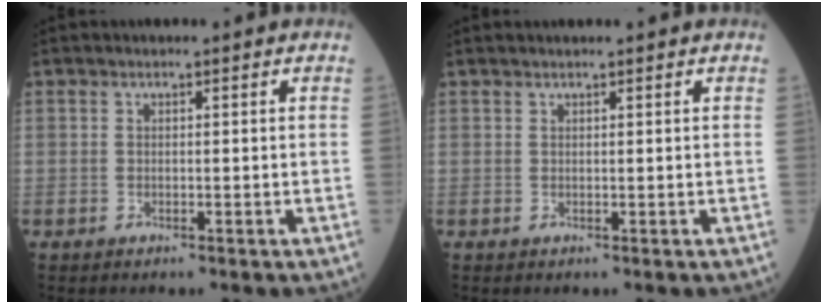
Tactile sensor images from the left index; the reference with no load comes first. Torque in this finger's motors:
{"motor_torque": [0.06, -0.07, 0.02, 0.01]}